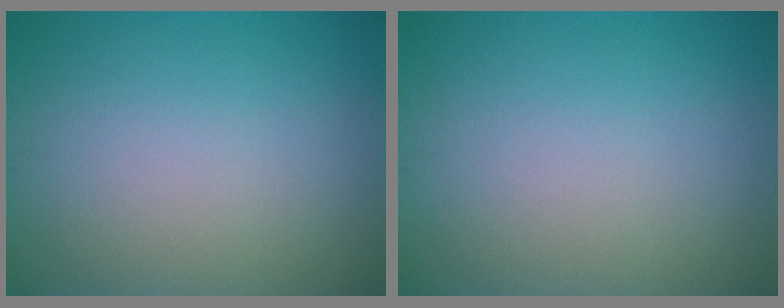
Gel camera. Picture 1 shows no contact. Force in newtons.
{"total": 0.0}